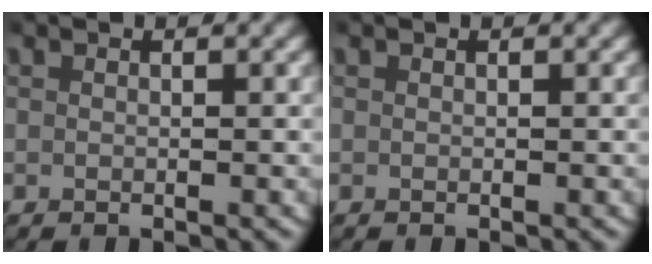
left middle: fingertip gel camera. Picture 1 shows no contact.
{"total": 0.0}